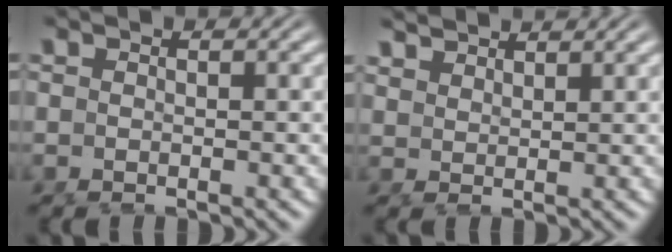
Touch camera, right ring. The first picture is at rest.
{"total": 2.8, "force": [2.7, -0.3, 0.2], "torque": [0.006, 0.000, 0.059]}